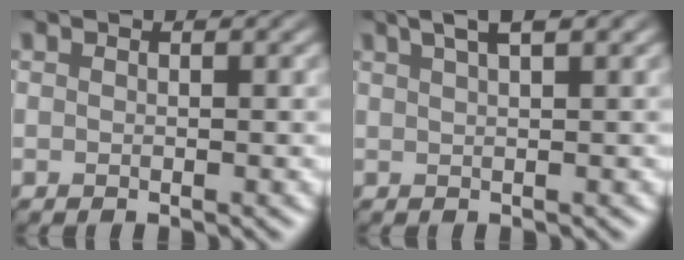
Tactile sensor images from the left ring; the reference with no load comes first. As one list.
[{"total": 3.7, "force": [2.3, 1.0, 2.7], "torque": [-0.020, 0.011, 0.020]}]